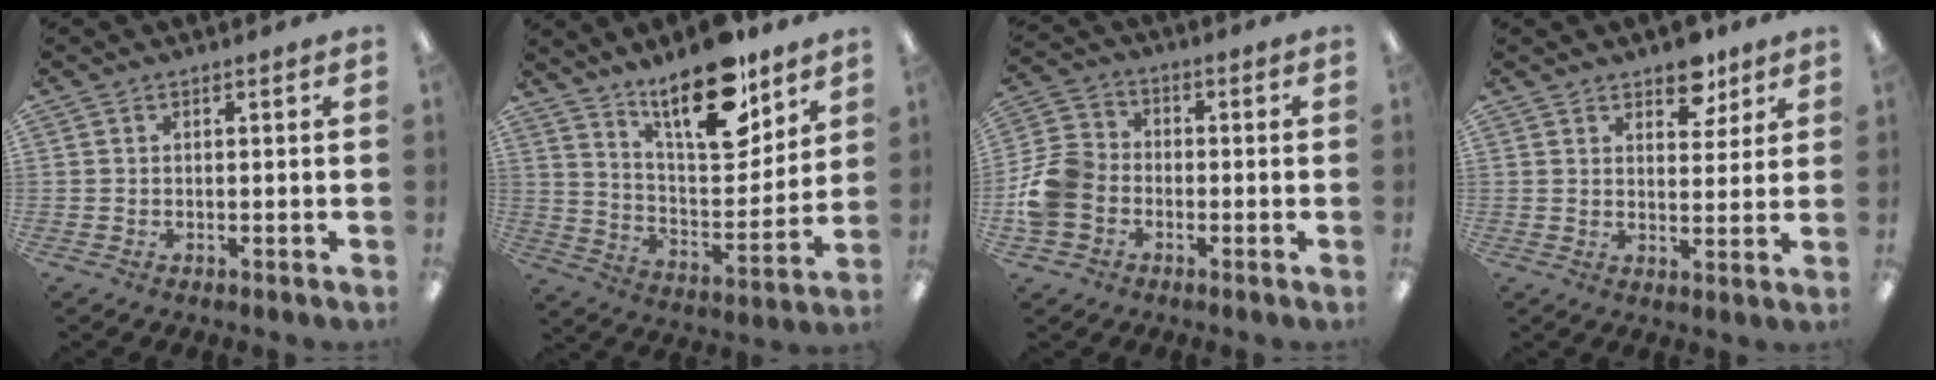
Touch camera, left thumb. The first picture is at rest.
{"total": 18.7, "force": [14.0, 6.3, 10.6], "torque": [-0.164, -0.091, 0.234]}
{"total": 10.6, "force": [-3.6, 8.5, 5.3], "torque": [-0.105, 0.040, -0.063]}
{"total": 7.1, "force": [5.3, 3.8, 2.9], "torque": [-0.015, -0.027, 0.088]}